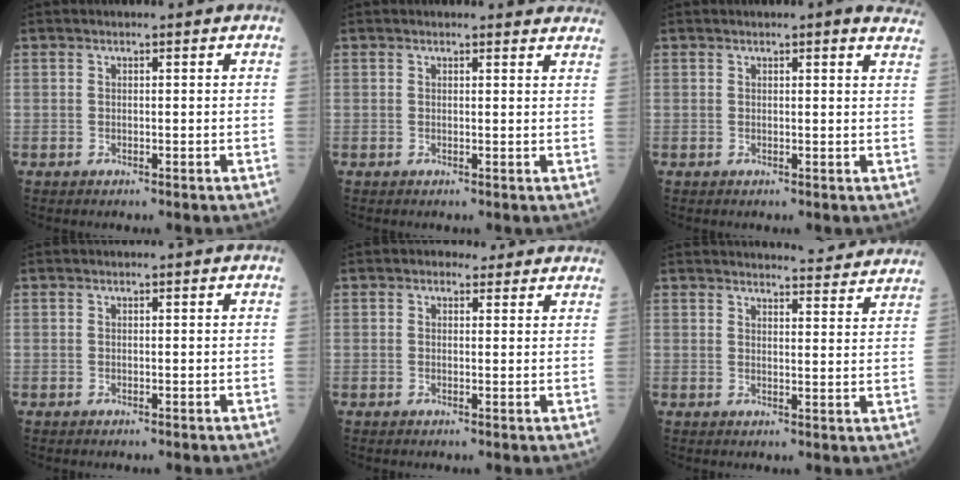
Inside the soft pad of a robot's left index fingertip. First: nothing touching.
{"total": 4.8, "force": [4.7, 0.7, 0.7], "torque": [0.001, -0.006, 0.031]}
{"total": 4.9, "force": [4.3, 0.5, 2.2], "torque": [-0.016, -0.005, 0.025]}
{"total": 0.0}
{"total": 2.6, "force": [2.2, 1.4, 0.5], "torque": [-0.004, 0.010, 0.021]}
{"total": 11.3, "force": [11.1, 0.5, 2.2], "torque": [-0.016, -0.021, 0.115]}